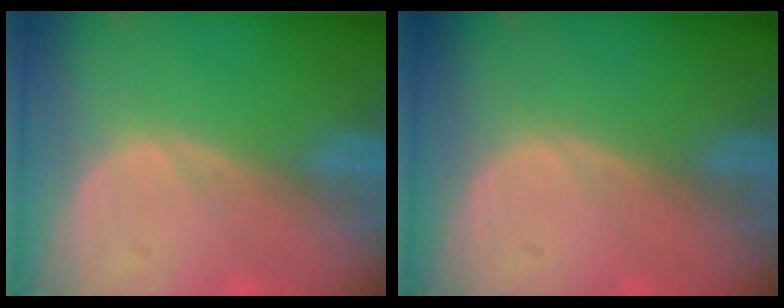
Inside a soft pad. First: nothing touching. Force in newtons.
{"total": 0.0}